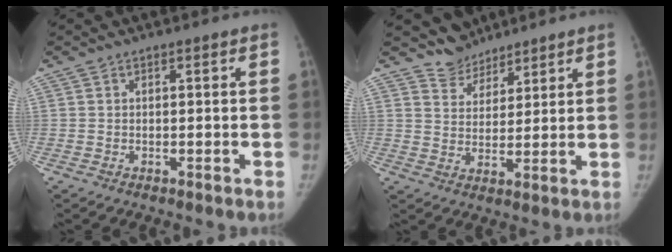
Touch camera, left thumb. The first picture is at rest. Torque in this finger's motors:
{"motor_torque": [0.53, -0.43, 0.06, -0.41, 0.03]}